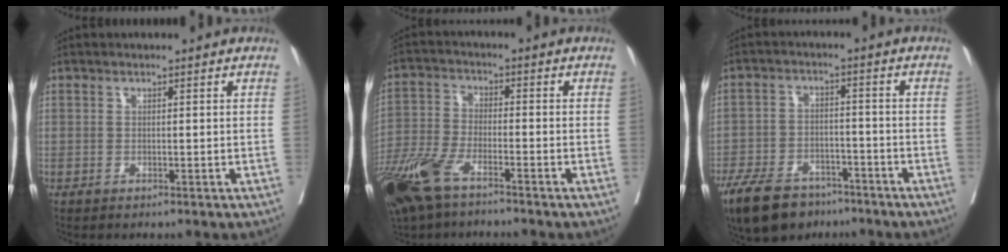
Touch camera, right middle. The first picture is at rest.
{"total": 11.6, "force": [-8.2, 3.5, 7.5], "torque": [-0.162, -0.026, -0.163]}
{"total": 12.7, "force": [-9.3, 6.4, 5.8], "torque": [-0.114, -0.007, -0.154]}